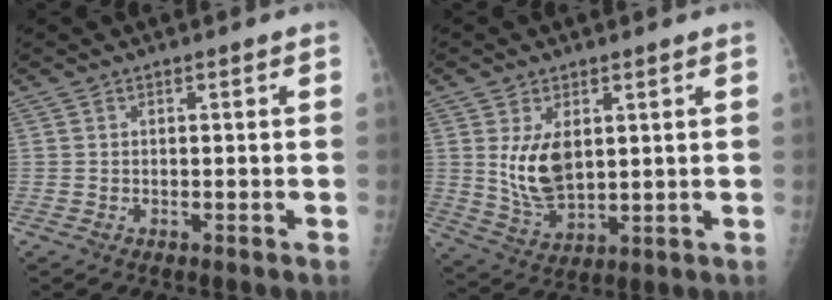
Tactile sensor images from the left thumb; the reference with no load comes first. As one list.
[{"total": 8.8, "force": [2.2, 5.0, 6.9], "torque": [-0.115, -0.022, 0.058]}]